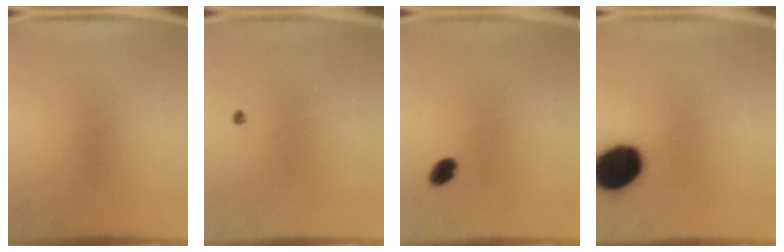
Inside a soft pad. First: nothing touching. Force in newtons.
{"total": 0.7}
{"total": 2.8}
{"total": 17.1}